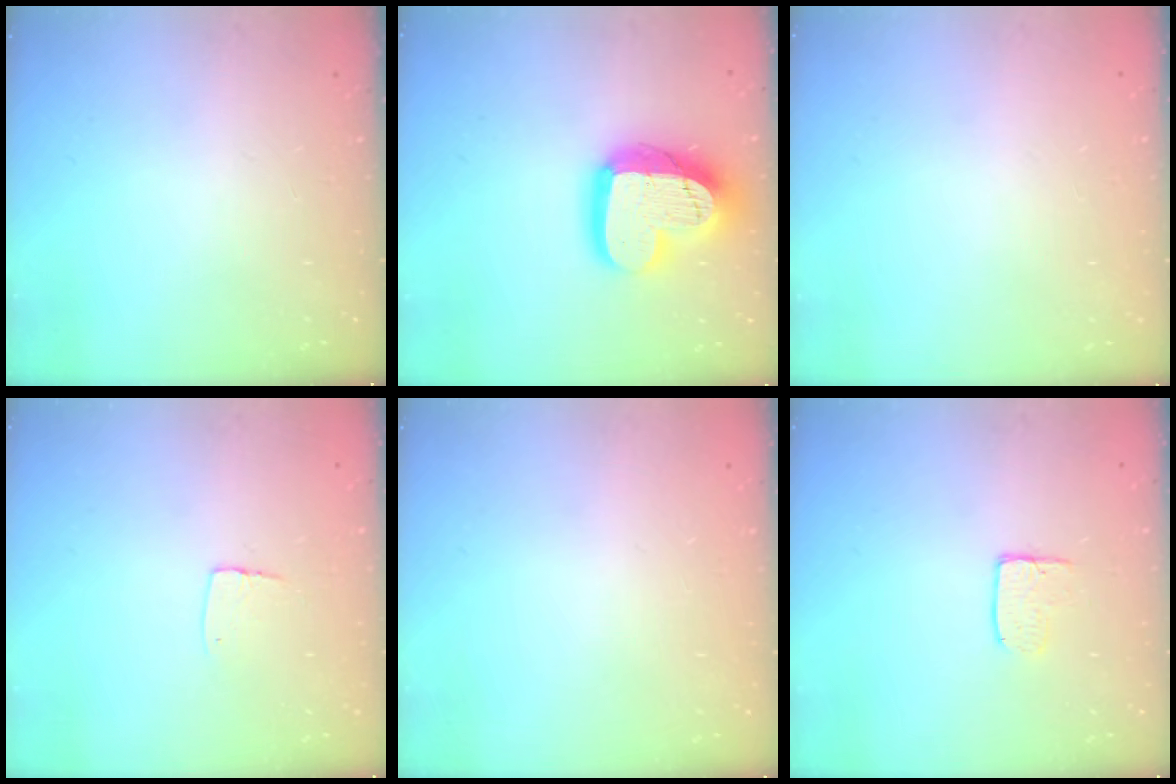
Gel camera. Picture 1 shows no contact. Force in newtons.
{"total": 19.9, "press": 19.9, "slide": 1.5}
{"total": 0.5, "press": 0.5, "slide": 0.1}
{"total": 5.3, "press": 5.3, "slide": 0.4}
{"total": 0.0}
{"total": 5.2, "press": 5.2, "slide": 0.5}